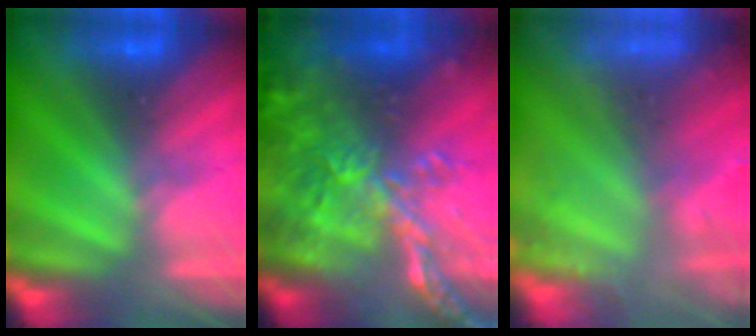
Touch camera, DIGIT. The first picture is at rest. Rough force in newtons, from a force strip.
{"total": 12.7}
{"total": 9.4}